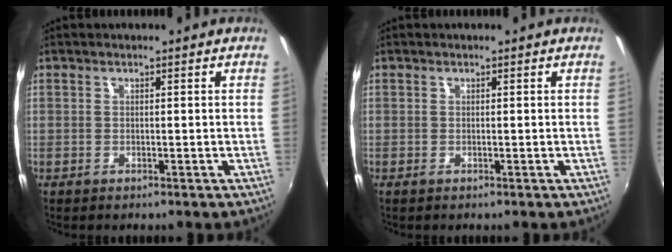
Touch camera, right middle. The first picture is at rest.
{"total": 0.0}